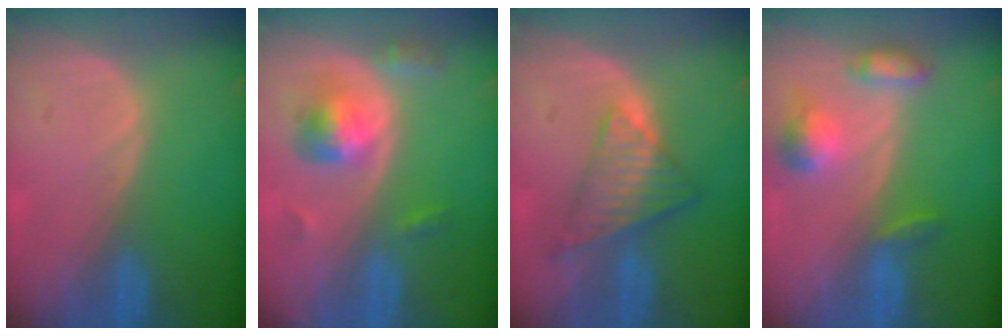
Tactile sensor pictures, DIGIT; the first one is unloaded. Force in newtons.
{"total": 5.7, "press": 5.2, "slide": 2.4}
{"total": 7.5, "press": 6.2, "slide": 4.3}
{"total": 5.7, "press": 5.4, "slide": 2.0}